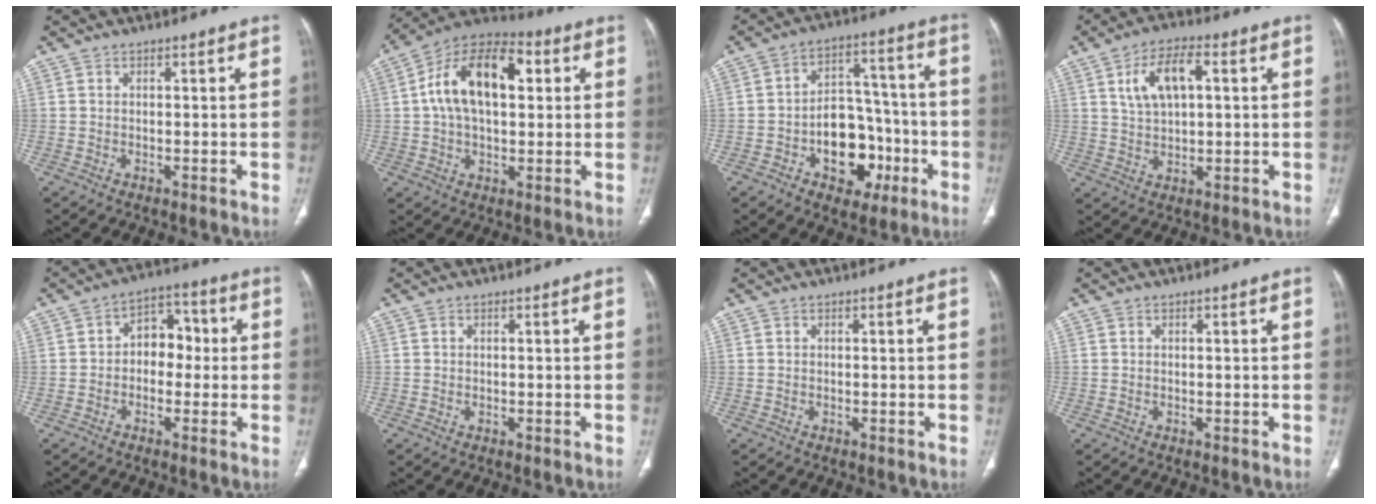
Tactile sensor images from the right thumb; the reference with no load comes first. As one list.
[{"total": 17.1, "force": [3.4, 9.7, 13.6], "torque": [-0.218, 0.026, 0.051]}, {"total": 13.9, "force": [-4.9, 9.5, 8.9], "torque": [-0.084, 0.054, -0.067]}, {"total": 9.0, "force": [2.7, 4.4, 7.3], "torque": [-0.129, 0.006, 0.050]}, {"total": 7.9, "force": [-0.1, 5.7, 5.5], "torque": [-0.044, 0.032, -0.014]}, {"total": 0.0}, {"total": 0.0}, {"total": 0.0}]